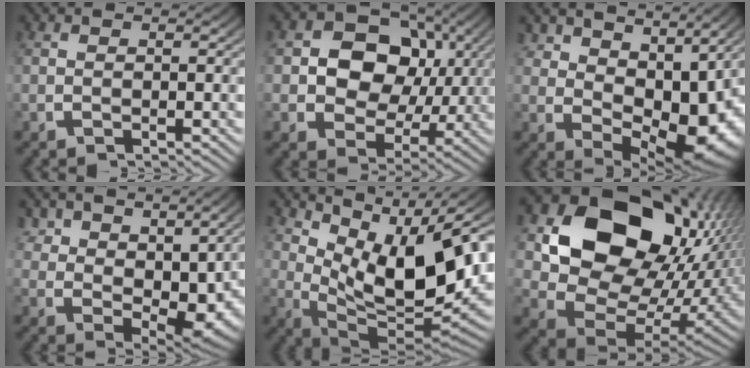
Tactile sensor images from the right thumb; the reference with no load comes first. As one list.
[{"total": 10.7, "force": [0.7, 8.5, 6.4], "torque": [-0.126, -0.029, 0.017]}, {"total": 8.1, "force": [1.0, 4.6, 6.7], "torque": [-0.110, -0.035, 0.040]}, {"total": 5.5, "force": [1.6, 3.0, 4.3], "torque": [-0.078, -0.027, 0.050]}, {"total": 14.3, "force": [2.7, 8.1, 11.5], "torque": [-0.199, -0.036, 0.059]}, {"total": 18.4, "force": [1.4, 12.5, 13.4], "torque": [-0.265, -0.054, 0.048]}]